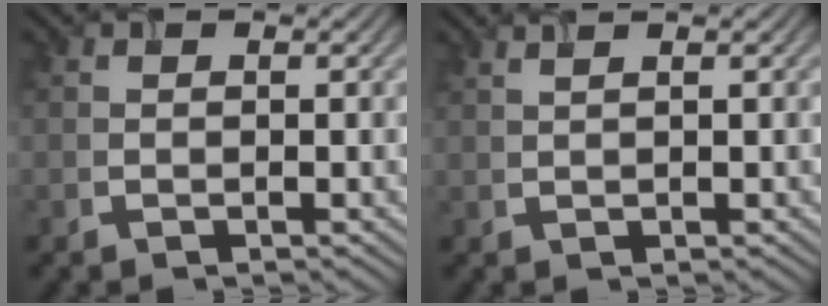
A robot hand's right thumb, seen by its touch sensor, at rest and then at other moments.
{"total": 1.6, "force": [1.2, 0.3, 1.1], "torque": [-0.021, 0.005, 0.015]}